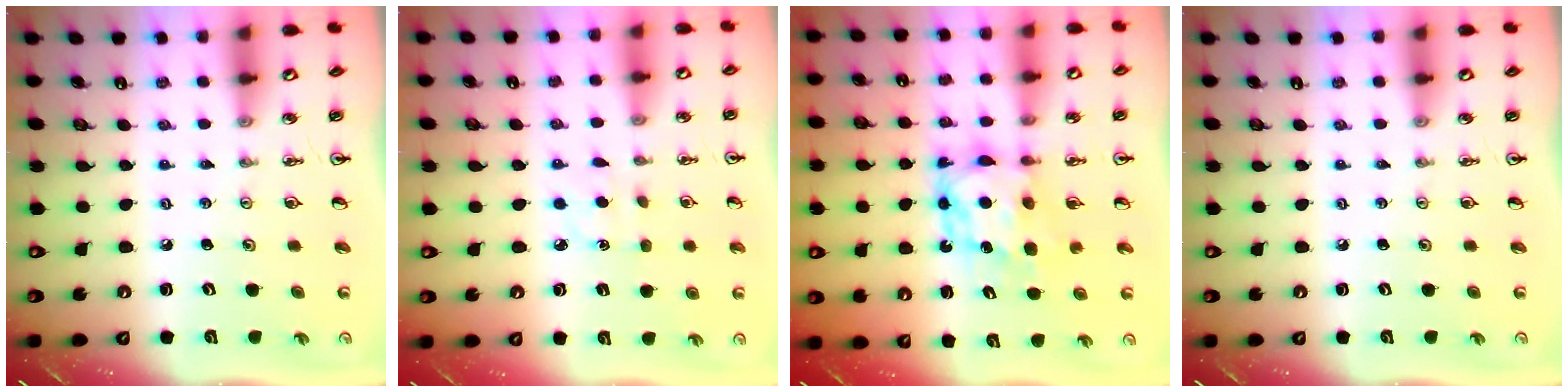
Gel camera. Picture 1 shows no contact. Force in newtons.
{"total": 3.9, "press": 3.9, "slide": 0.6}
{"total": 7.2, "press": 7.2, "slide": 0.6}
{"total": 0.0}